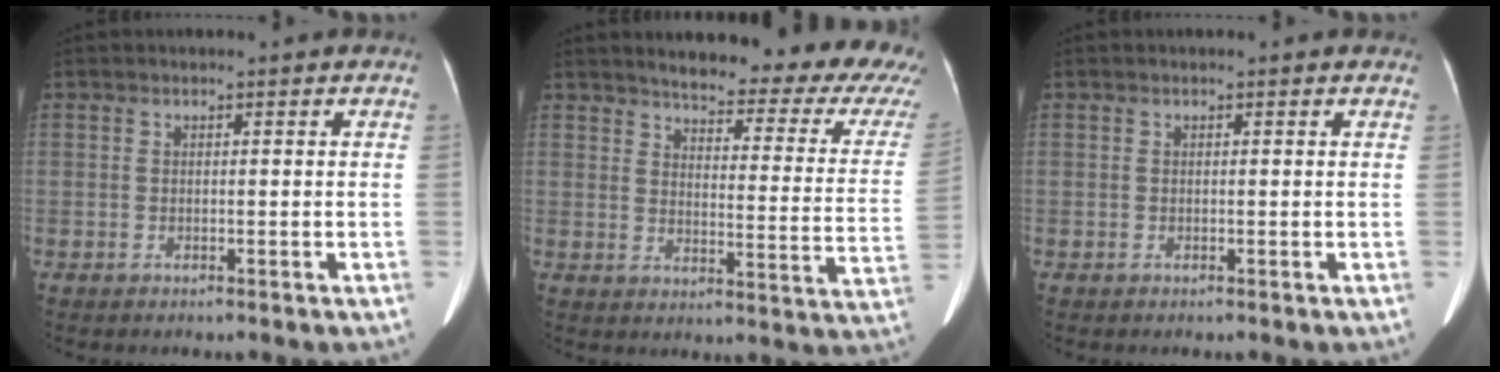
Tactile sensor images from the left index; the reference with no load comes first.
{"total": 21.8, "force": [19.0, 3.4, 10.1], "torque": [-0.117, -0.056, 0.210]}
{"total": 0.0}